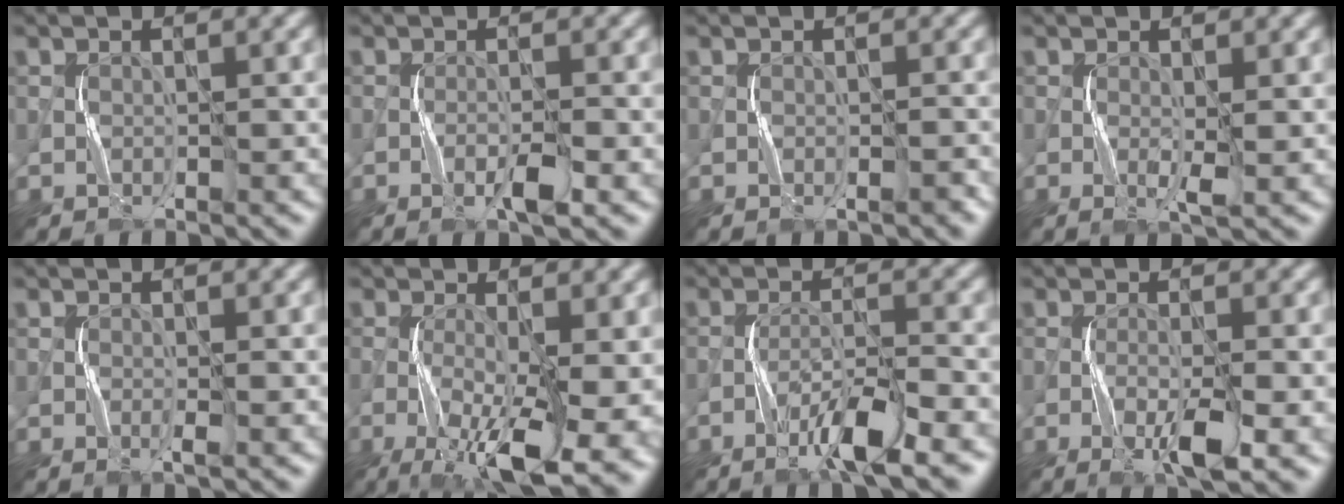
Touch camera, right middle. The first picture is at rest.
{"total": 2.1, "force": [-1.1, 0.1, 1.8], "torque": [-0.033, 0.003, -0.022]}
{"total": 1.2, "force": [-0.5, 0.5, 1.0], "torque": [-0.014, 0.000, -0.007]}
{"total": 1.5, "force": [0.0, 0.3, 1.5], "torque": [-0.030, -0.003, 0.001]}
{"total": 0.8, "force": [-0.1, 0.0, 0.8], "torque": [-0.014, -0.002, -0.003]}
{"total": 10.8, "force": [-4.1, 2.9, 9.5], "torque": [-0.172, -0.010, -0.066]}
{"total": 4.8, "force": [-3.1, 0.4, 3.6], "torque": [-0.068, 0.005, -0.059]}
{"total": 4.3, "force": [-1.8, 0.5, 3.9], "torque": [-0.072, -0.003, -0.032]}